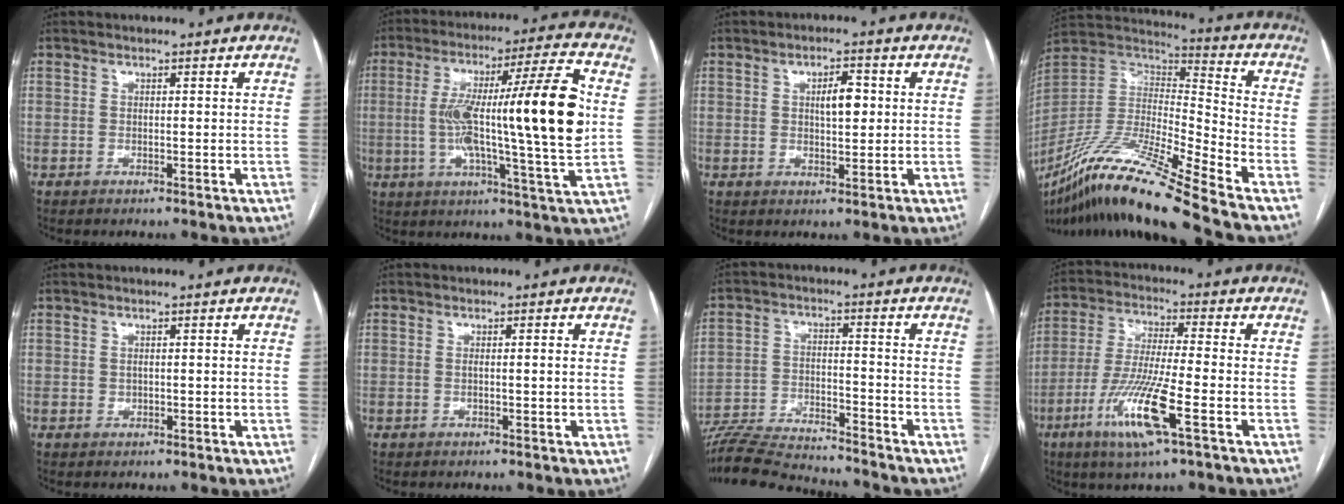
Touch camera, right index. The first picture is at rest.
{"total": 21.8, "force": [1.0, 0.3, 21.8], "torque": [-0.325, 0.016, 0.005]}
{"total": 4.2, "force": [0.8, 1.5, 3.8], "torque": [-0.063, 0.006, 0.015]}
{"total": 21.8, "force": [-16.5, -0.1, 14.2], "torque": [-0.302, -0.026, -0.310]}
{"total": 0.6, "force": [0.0, 0.5, 0.3], "torque": [-0.004, 0.001, 0.001]}
{"total": 1.4, "force": [-0.1, 0.0, 1.4], "torque": [-0.025, 0.002, 0.000]}
{"total": 15.2, "force": [-14.3, 1.4, 4.9], "torque": [-0.089, -0.006, -0.228]}
{"total": 12.1, "force": [-5.2, 0.4, 10.8], "torque": [-0.223, -0.020, -0.101]}